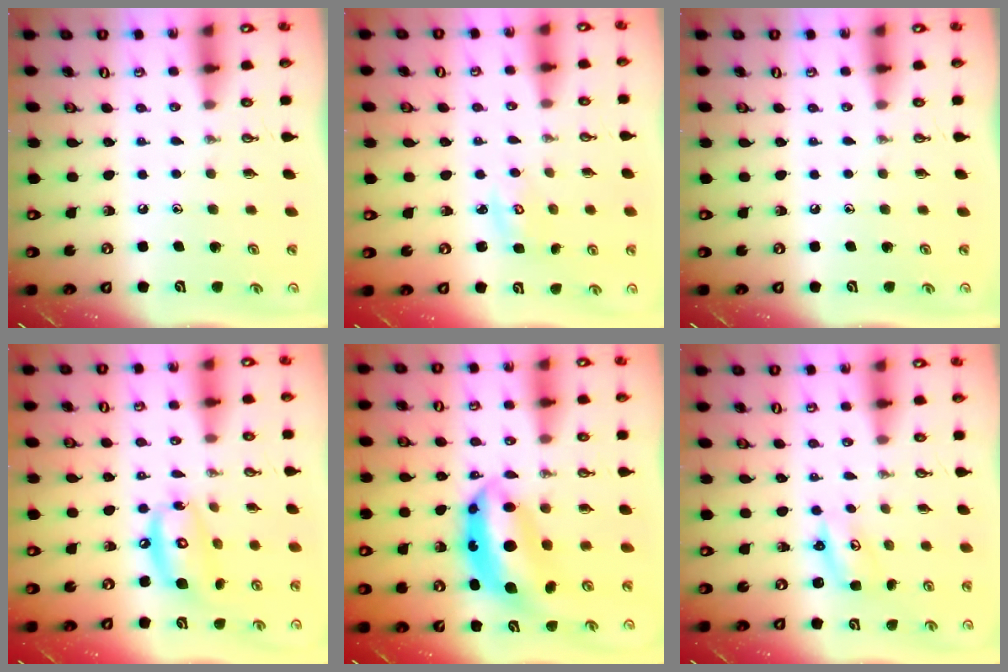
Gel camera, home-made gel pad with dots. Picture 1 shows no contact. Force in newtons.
{"total": 2.7, "press": 2.7, "slide": 0.3}
{"total": 0.0}
{"total": 12.9, "press": 12.8, "slide": 1.5}
{"total": 10.0, "press": 9.9, "slide": 1.2}
{"total": 2.6, "press": 2.6, "slide": 0.2}